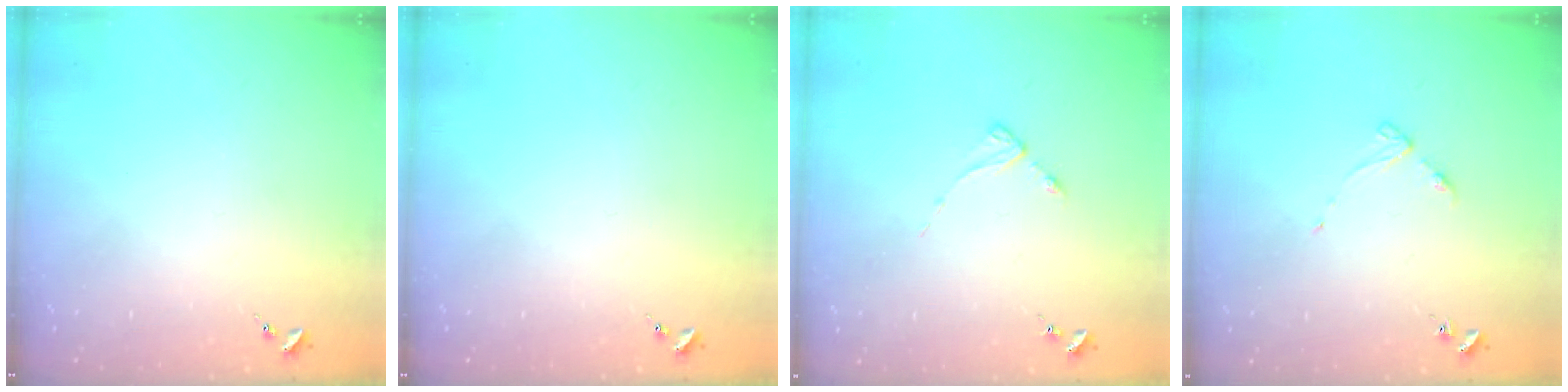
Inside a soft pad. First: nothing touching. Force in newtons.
{"total": 0.0}
{"total": 2.7, "press": 2.7, "slide": 0.3}
{"total": 3.3, "press": 3.3, "slide": 0.4}